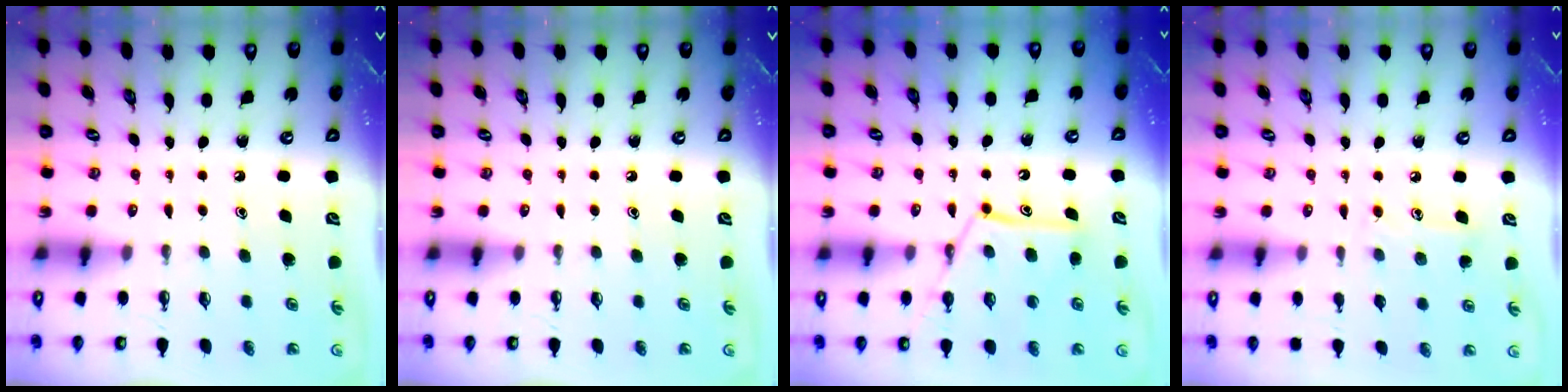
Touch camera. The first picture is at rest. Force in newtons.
{"total": 0.0}
{"total": 12.8, "press": 12.7, "slide": 1.1}
{"total": 7.1, "press": 7.1, "slide": 0.1}